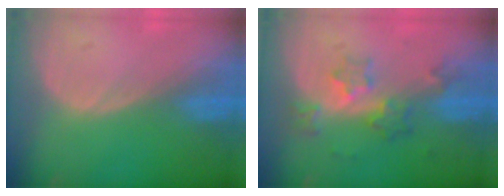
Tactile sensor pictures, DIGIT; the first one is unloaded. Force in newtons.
{"total": 5.9, "press": 5.4, "slide": 2.4}